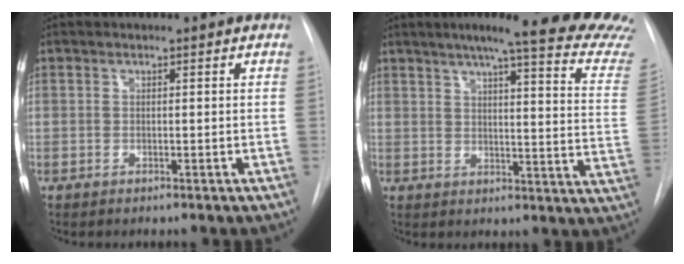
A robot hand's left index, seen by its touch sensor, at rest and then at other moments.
{"total": 25.0, "force": [21.9, 0.7, 12.0], "torque": [-0.150, -0.092, 0.242]}